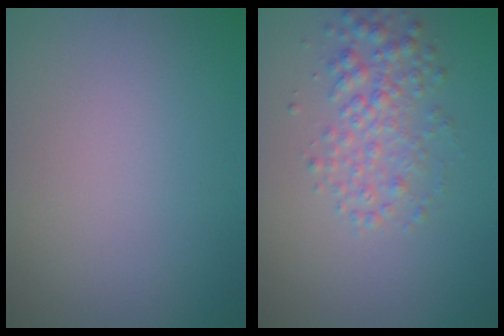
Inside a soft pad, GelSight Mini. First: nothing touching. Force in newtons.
{"total": 3.0, "press": 3.0, "slide": 0.0}